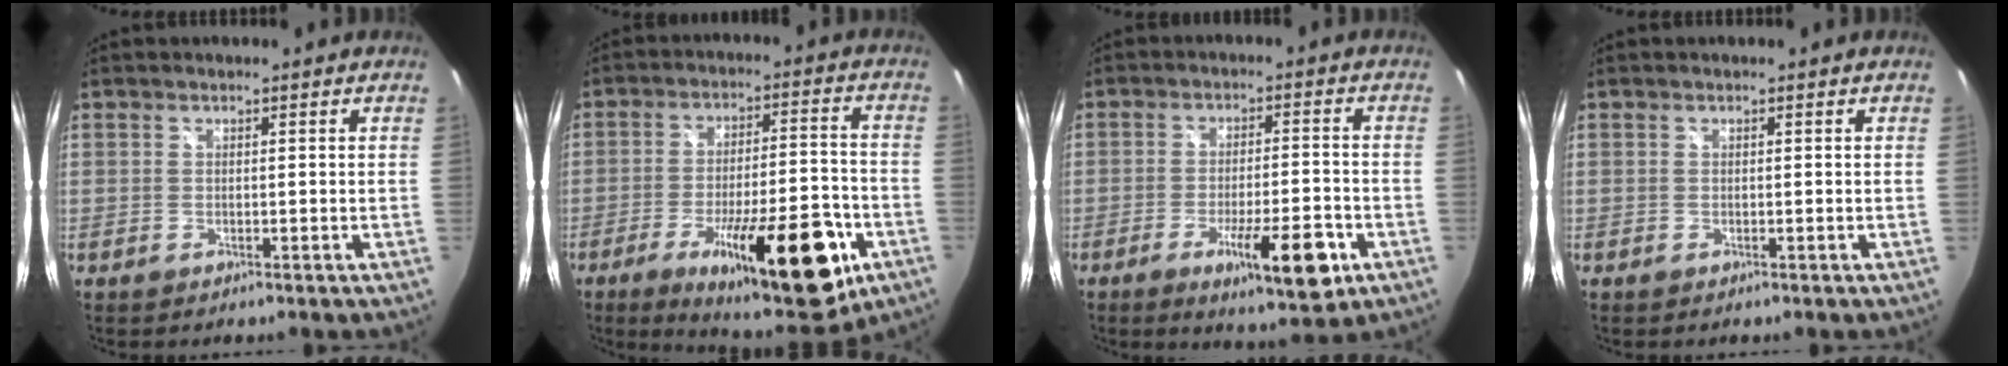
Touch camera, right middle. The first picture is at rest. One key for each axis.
{"total": 22.3, "fx": -10.9, "fy": 6.9, "fz": 18.2, "tx": -0.279, "ty": -0.028, "tz": -0.148}
{"total": 11.6, "fx": -5.7, "fy": 2.4, "fz": 9.8, "tx": -0.167, "ty": -0.021, "tz": -0.081}
{"total": 0.0}